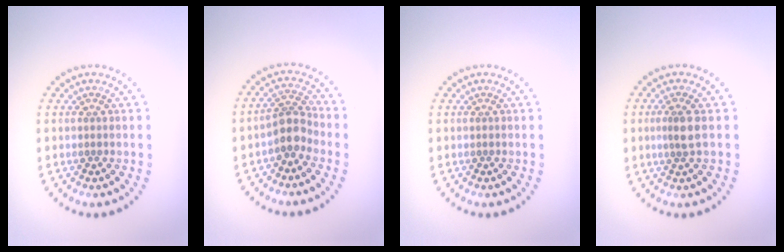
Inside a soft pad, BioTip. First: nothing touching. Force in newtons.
{"total": 2.7, "press": 2.2, "slide": 1.6}
{"total": 0.0}
{"total": 1.5, "press": 1.2, "slide": 0.9}